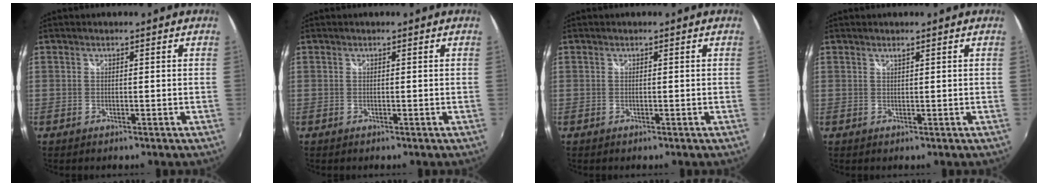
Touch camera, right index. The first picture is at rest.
{"total": 0.0}
{"total": 0.0}
{"total": 0.5, "force": [0.5, 0.0, 0.3], "torque": [-0.002, 0.000, 0.007]}